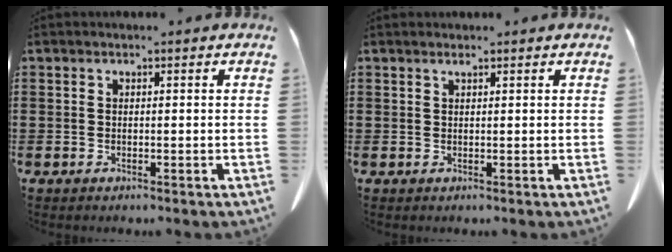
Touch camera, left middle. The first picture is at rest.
{"total": 0.8, "force": [0.6, 0.0, 0.5], "torque": [-0.012, -0.002, 0.013]}